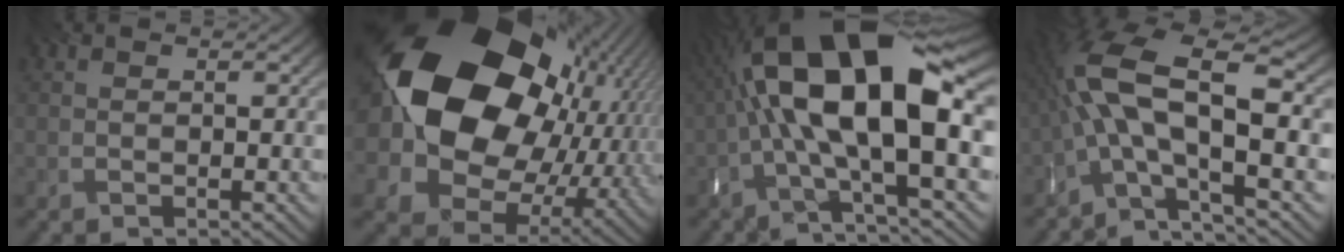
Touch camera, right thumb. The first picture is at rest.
{"total": 21.4, "force": [4.5, 15.7, 13.8], "torque": [-0.311, -0.025, 0.120]}
{"total": 17.7, "force": [1.0, 6.2, 16.5], "torque": [-0.297, 0.032, 0.005]}
{"total": 14.1, "force": [-1.5, 4.4, 13.3], "torque": [-0.282, 0.020, -0.038]}